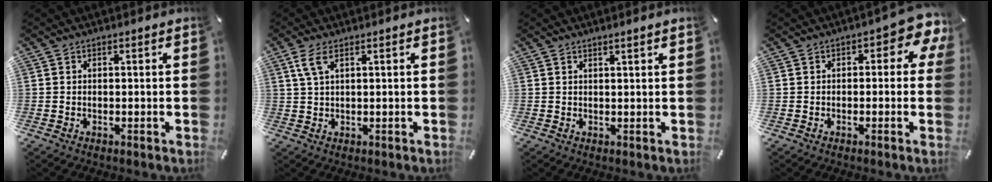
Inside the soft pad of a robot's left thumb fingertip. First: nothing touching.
{"total": 4.5, "force": [2.0, 1.5, 3.7], "torque": [-0.080, 0.003, 0.035]}
{"total": 1.2, "force": [1.0, -0.4, 0.4], "torque": [-0.008, -0.005, 0.020]}
{"total": 5.7, "force": [1.4, 3.0, 4.7], "torque": [-0.061, -0.003, 0.017]}